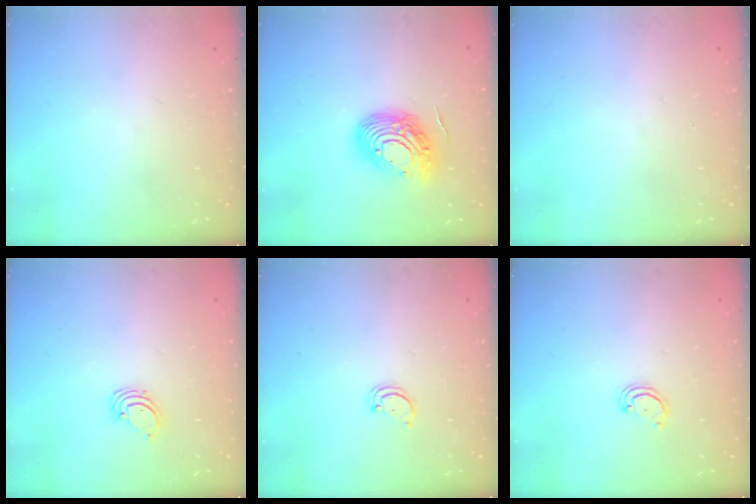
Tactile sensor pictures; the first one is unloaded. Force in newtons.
{"total": 14.5, "press": 14.5, "slide": 1.5}
{"total": 0.0}
{"total": 1.6, "press": 1.6, "slide": 0.1}
{"total": 1.5, "press": 1.5, "slide": 0.1}
{"total": 2.2, "press": 2.2, "slide": 0.2}